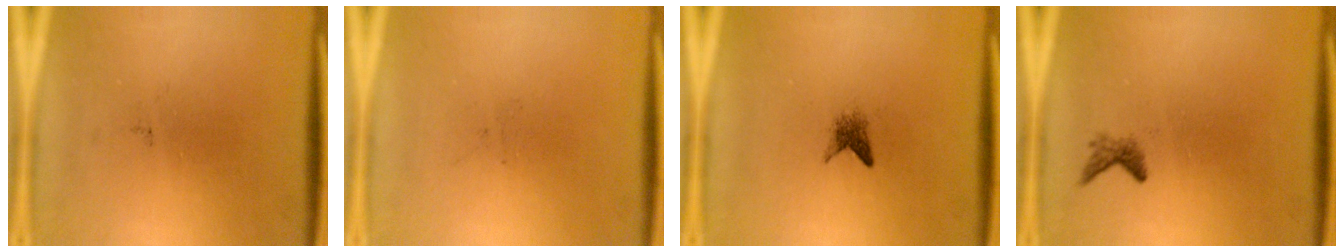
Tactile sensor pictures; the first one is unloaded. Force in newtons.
{"total": 0.0}
{"total": 1.5}
{"total": 1.1}